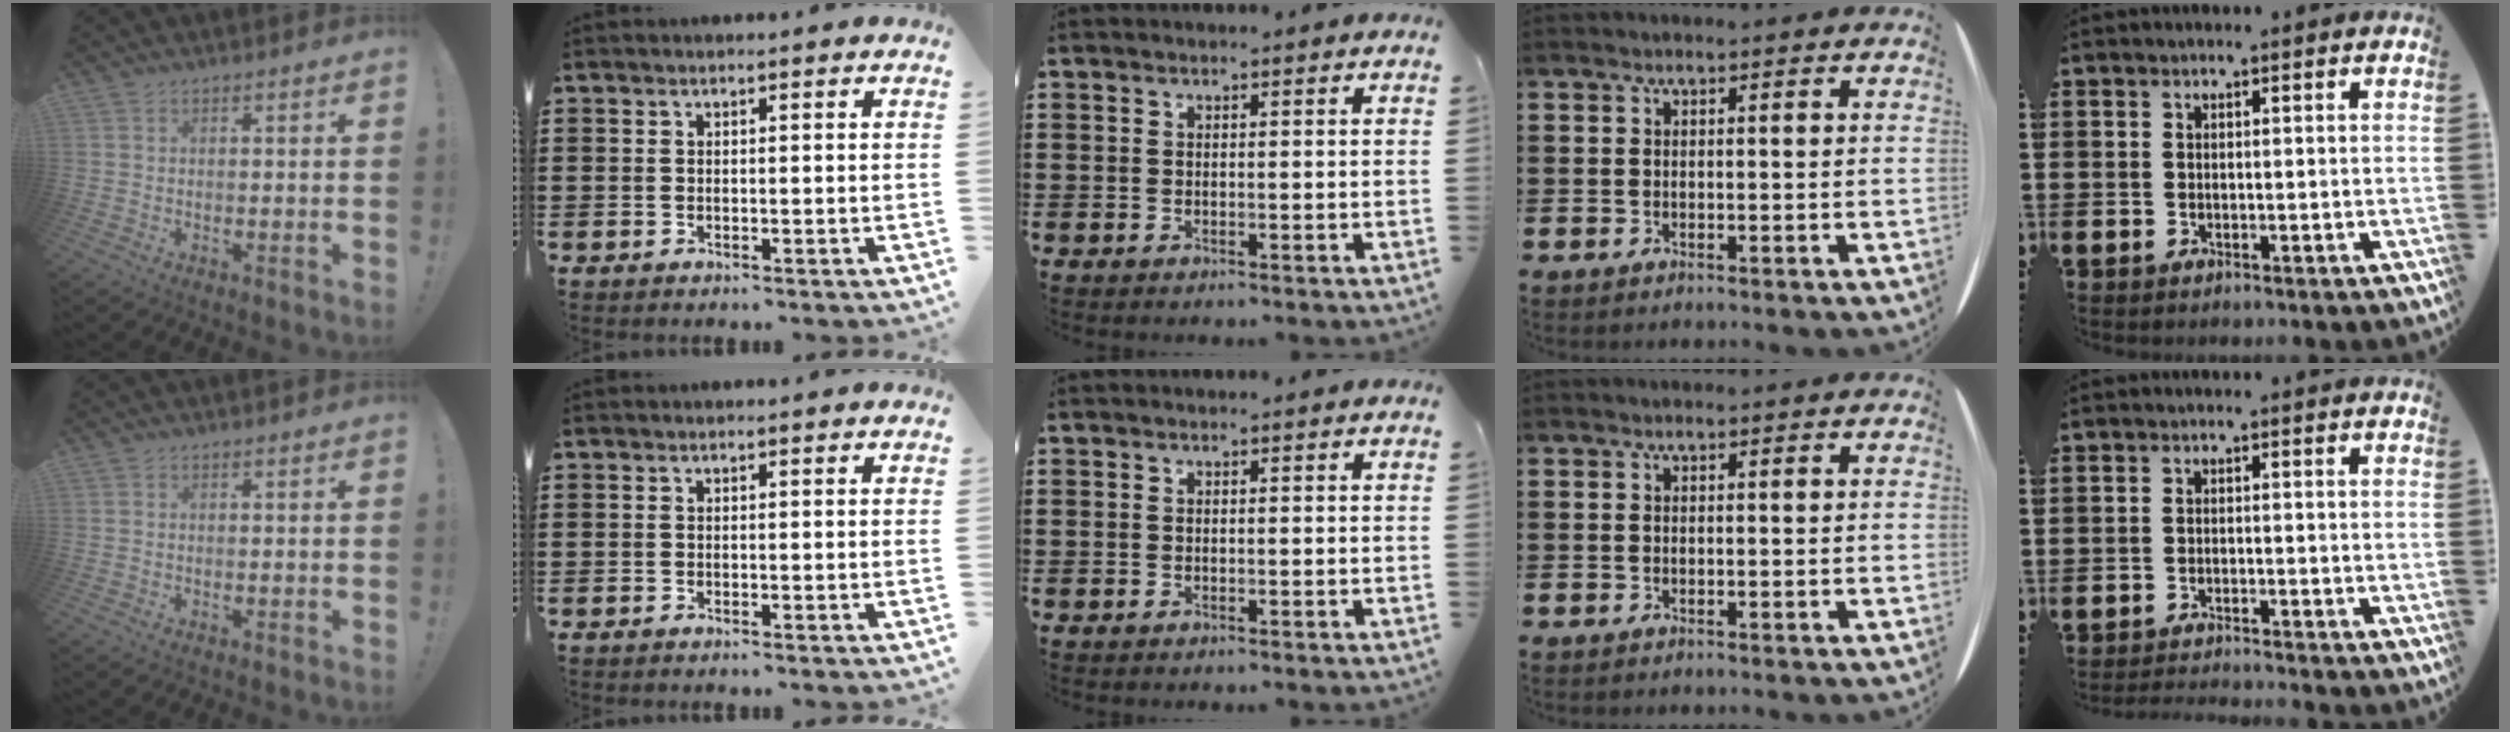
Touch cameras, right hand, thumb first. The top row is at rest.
{"little": {"total": 1.4, "force": [-1.4, -0.2, 0.1], "torque": [-0.002, 0.001, -0.027]}}